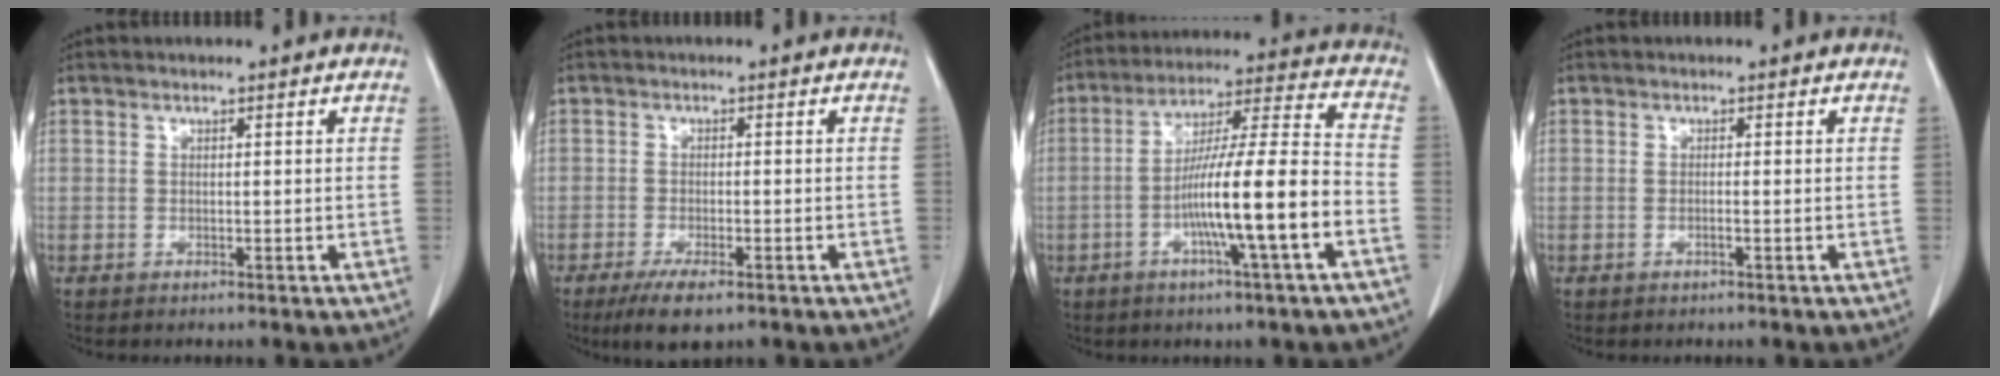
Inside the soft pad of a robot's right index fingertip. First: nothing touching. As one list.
[{"total": 5.5, "force": [-3.5, 1.4, 3.9], "torque": [-0.070, -0.011, -0.055]}, {"total": 15.7, "force": [-4.9, -0.1, 14.9], "torque": [-0.255, 0.009, -0.086]}, {"total": 0.7, "force": [-0.3, -0.1, 0.6], "torque": [-0.011, 0.001, -0.005]}]